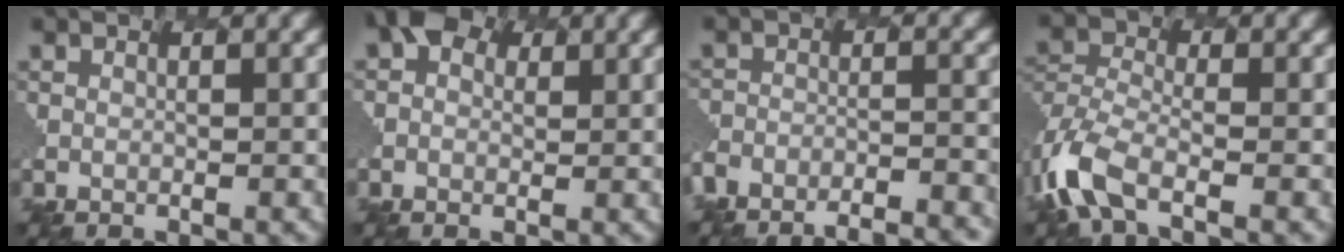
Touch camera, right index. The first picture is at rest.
{"total": 3.9, "force": [1.3, 3.0, 2.1], "torque": [-0.012, 0.025, -0.002]}
{"total": 11.3, "force": [-10.8, 2.8, 1.9], "torque": [-0.020, 0.007, -0.128]}
{"total": 6.3, "force": [-4.5, 2.6, 3.6], "torque": [-0.098, -0.005, -0.096]}